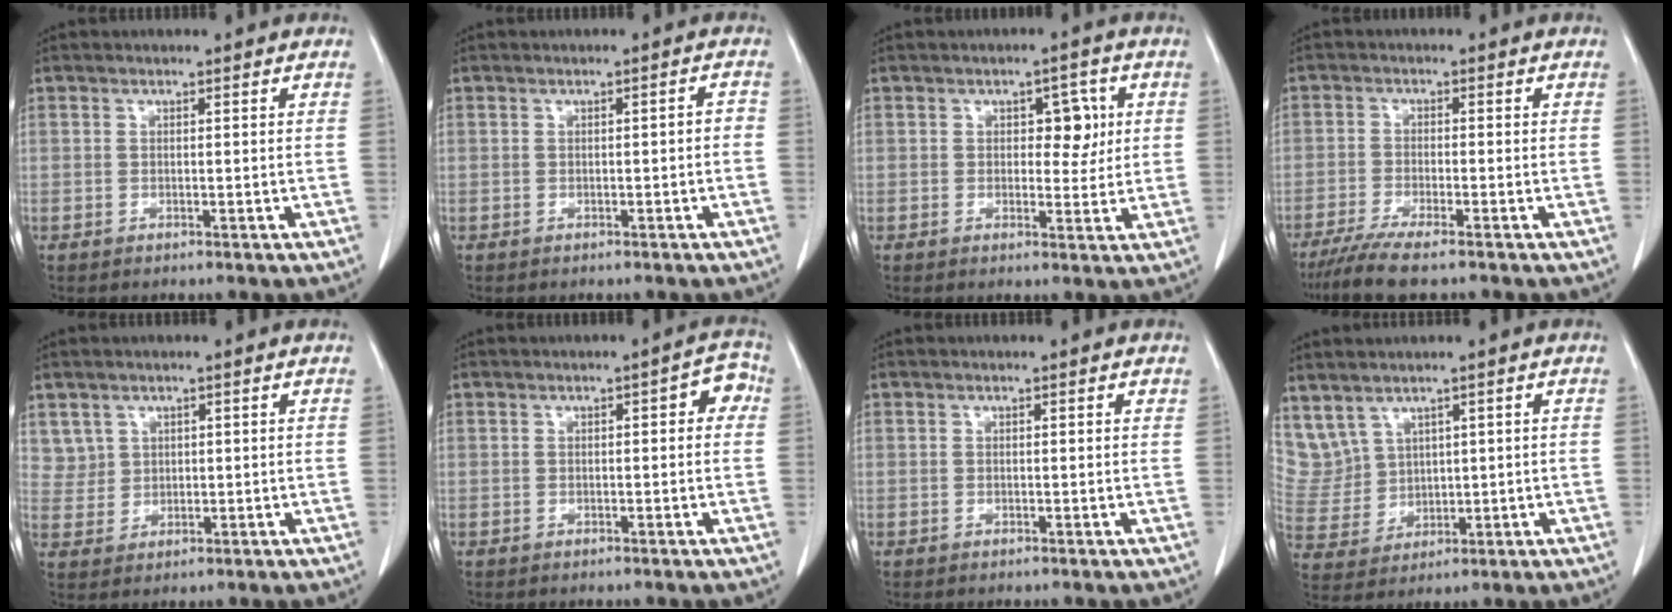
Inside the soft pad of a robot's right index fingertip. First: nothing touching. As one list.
[{"total": 1.2, "force": [-0.4, 0.3, 1.1], "torque": [-0.011, 0.003, -0.006]}, {"total": 4.5, "force": [1.1, 2.5, 3.6], "torque": [-0.041, 0.008, 0.016]}, {"total": 6.7, "force": [-5.3, 0.1, 4.1], "torque": [-0.069, -0.019, -0.092]}, {"total": 3.4, "force": [1.9, 2.8, -0.1], "torque": [0.013, 0.004, 0.038]}, {"total": 3.3, "force": [0.5, 1.3, 3.0], "torque": [-0.026, 0.018, 0.000]}, {"total": 0.0}, {"total": 1.2, "force": [0.9, 0.8, 0.1], "torque": [0.001, 0.003, 0.021]}]